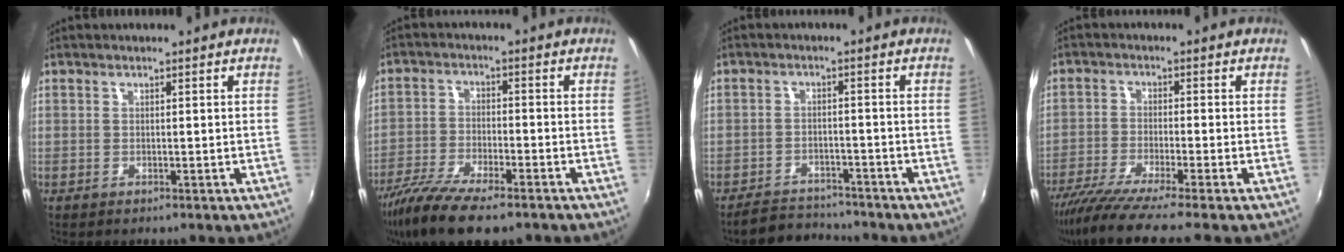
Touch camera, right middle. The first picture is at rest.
{"total": 13.2, "force": [-9.7, 3.5, 8.3], "torque": [-0.187, -0.042, -0.181]}
{"total": 6.6, "force": [-6.4, 1.5, 0.9], "torque": [-0.038, 0.003, -0.098]}
{"total": 9.2, "force": [-7.7, -1.2, 5.0], "torque": [-0.108, -0.037, -0.133]}